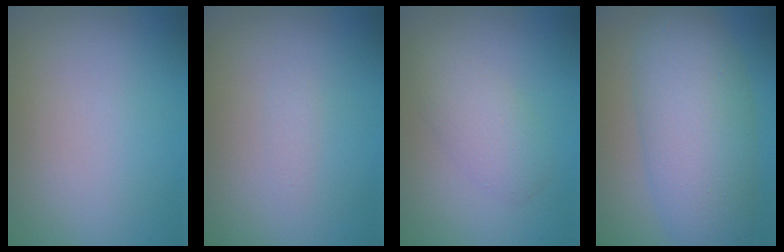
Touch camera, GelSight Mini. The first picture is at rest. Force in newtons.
{"total": 0.6, "press": 0.6, "slide": 0.0}
{"total": 2.6, "press": 2.6, "slide": 0.2}
{"total": 7.3, "press": 7.3, "slide": 0.1}